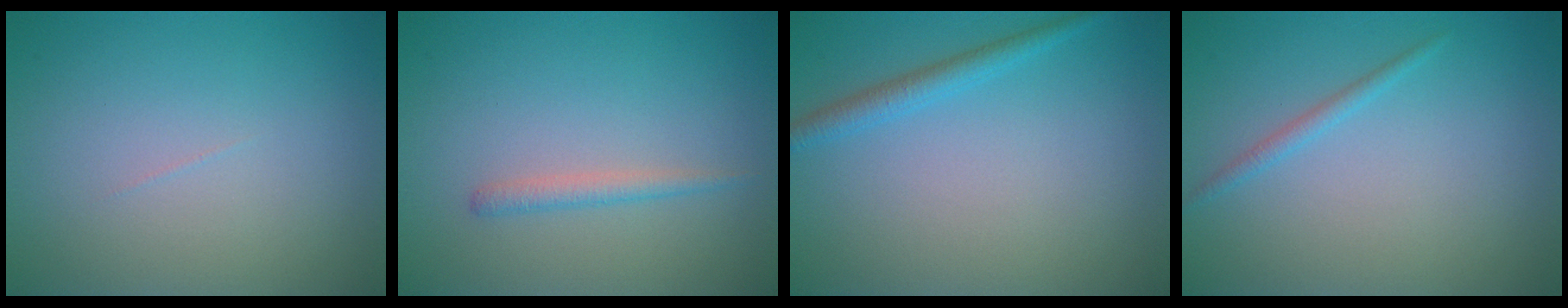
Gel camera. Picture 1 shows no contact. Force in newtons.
{"total": 1.3, "press": 1.3, "slide": 0.0}
{"total": 1.9, "press": 1.9, "slide": 0.1}
{"total": 1.0, "press": 1.0, "slide": 0.1}